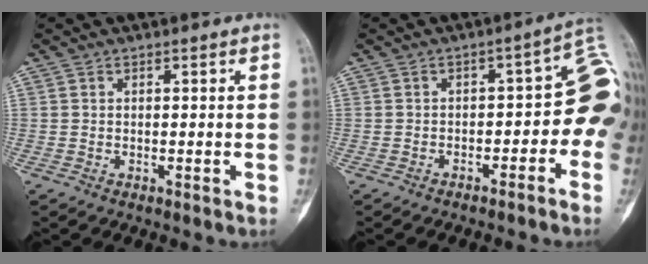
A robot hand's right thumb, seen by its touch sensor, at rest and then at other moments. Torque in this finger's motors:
{"motor_torque": [0.33, 0.15, 0.56, -0.27, 0.12]}